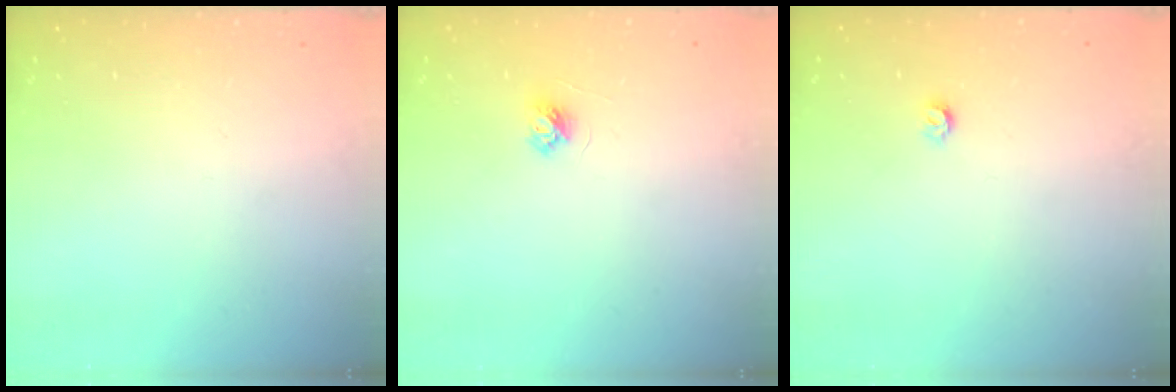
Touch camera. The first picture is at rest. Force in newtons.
{"total": 3.7, "press": 3.6, "slide": 0.4}
{"total": 3.2, "press": 3.2, "slide": 0.5}